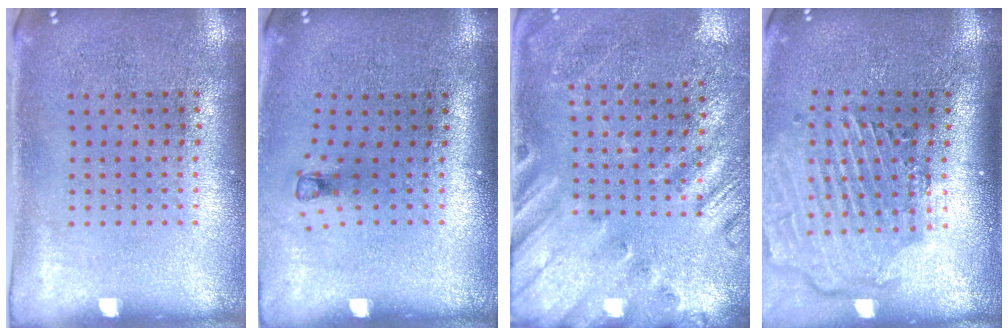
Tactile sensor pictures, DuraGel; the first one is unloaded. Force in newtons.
{"total": 0.8, "press": 0.4, "slide": 0.7}
{"total": 2.4, "press": 2.0, "slide": 1.3}
{"total": 2.8, "press": 2.3, "slide": 1.7}